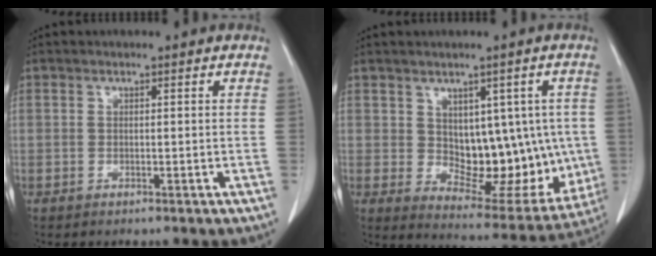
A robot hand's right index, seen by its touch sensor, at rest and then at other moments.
{"total": 14.0, "force": [0.5, 7.6, 11.7], "torque": [-0.131, 0.007, 0.033]}